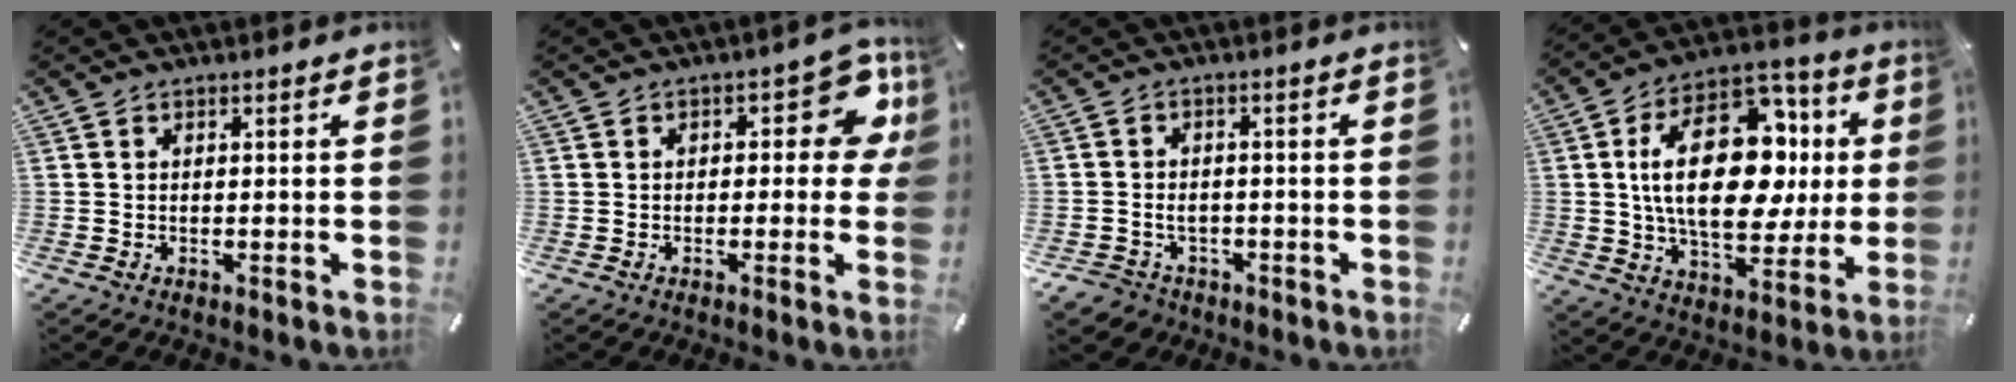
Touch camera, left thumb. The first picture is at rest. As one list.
[{"total": 9.2, "force": [2.6, 4.8, 7.4], "torque": [-0.084, -0.006, 0.040]}, {"total": 4.2, "force": [-1.6, 3.6, 1.4], "torque": [-0.037, 0.004, -0.032]}, {"total": 26.2, "force": [3.8, 16.0, 20.5], "torque": [-0.356, -0.001, 0.068]}]